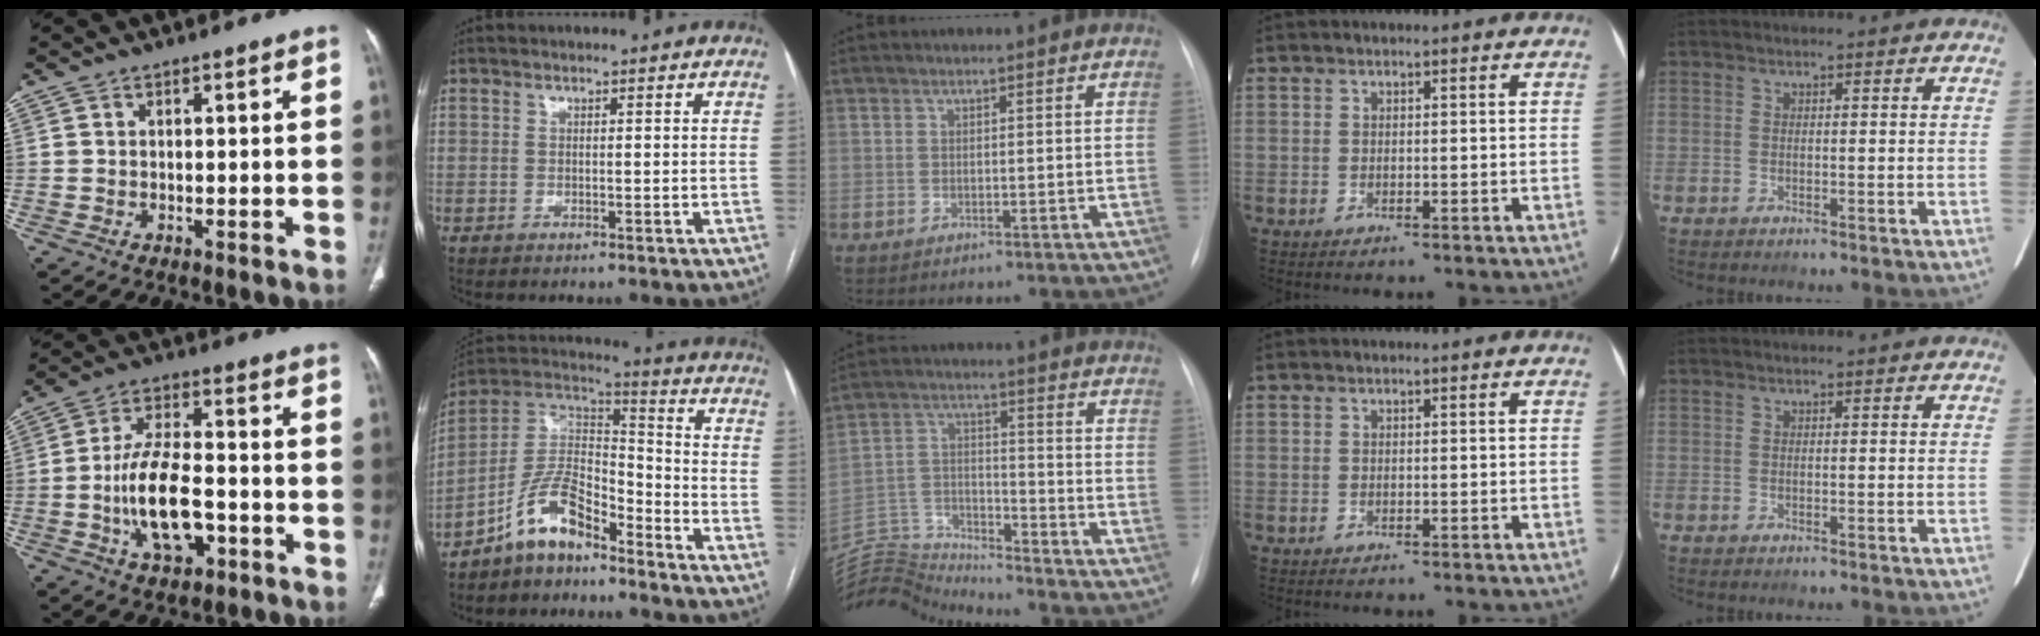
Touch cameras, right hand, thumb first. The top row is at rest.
{"thumb": {"total": 13.4, "force": [-3.7, 6.7, 11.1], "torque": [-0.197, 0.024, -0.063]}, "index": {"total": 10.2, "force": [-7.4, 4.1, 5.8], "torque": [-0.118, 0.031, -0.143]}, "middle": {"total": 13.1, "force": [-13.0, -0.7, -0.1], "torque": [-0.002, 0.033, -0.241]}}